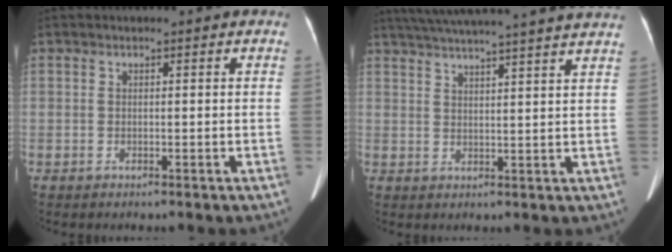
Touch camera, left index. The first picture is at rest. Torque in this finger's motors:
{"motor_torque": [-0.45, -1.13, 0.21, 0.09]}